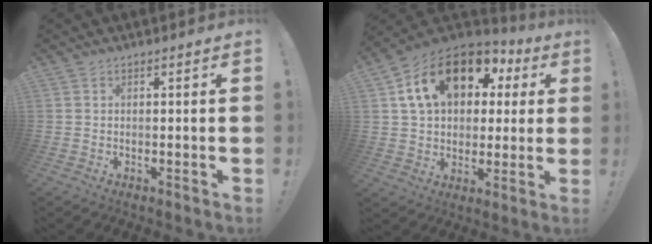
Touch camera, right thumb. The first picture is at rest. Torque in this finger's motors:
{"motor_torque": [1.19, 2.33, 0.10, 0.32, 0.64]}